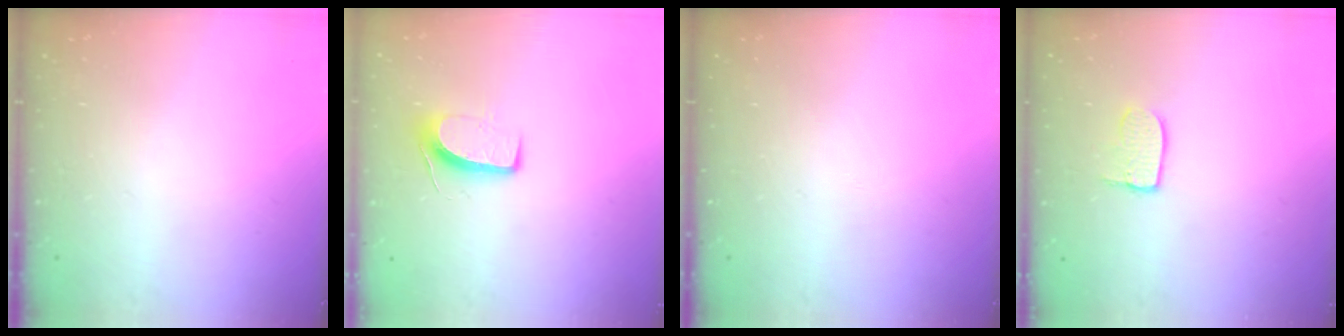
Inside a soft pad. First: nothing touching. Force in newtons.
{"total": 7.6, "press": 7.6, "slide": 0.5}
{"total": 0.0}
{"total": 5.9, "press": 5.9, "slide": 0.2}